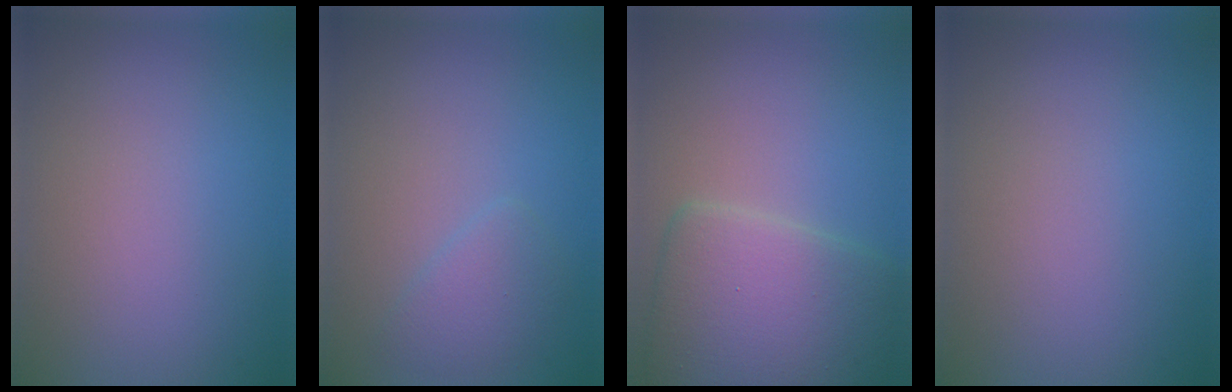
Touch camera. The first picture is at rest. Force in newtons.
{"total": 1.8, "press": 1.8, "slide": 0.1}
{"total": 6.2, "press": 6.2, "slide": 0.2}
{"total": 0.0}